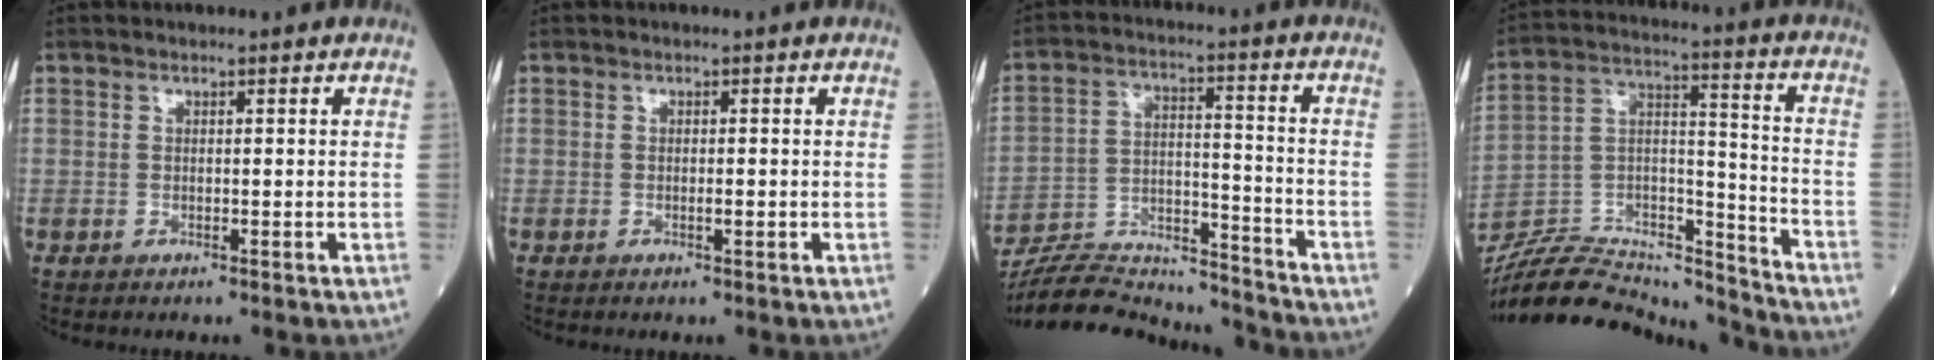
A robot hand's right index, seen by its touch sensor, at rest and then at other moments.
{"total": 1.1, "force": [-0.3, 0.4, 1.0], "torque": [-0.024, -0.001, -0.004]}
{"total": 21.9, "force": [-20.8, 3.0, 6.1], "torque": [-0.159, -0.005, -0.335]}
{"total": 23.2, "force": [-21.9, 3.4, 6.7], "torque": [-0.161, 0.021, -0.372]}